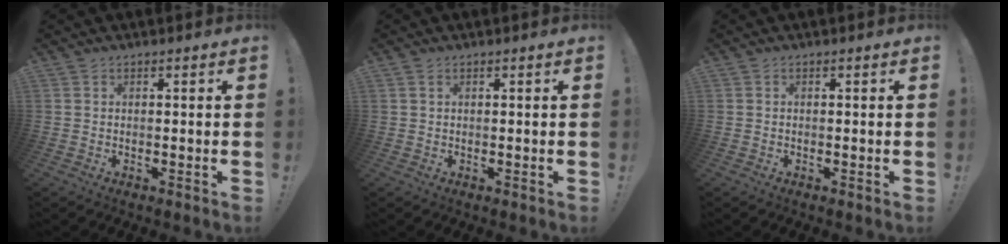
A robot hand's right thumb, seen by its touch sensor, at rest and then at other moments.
{"total": 0.9, "force": [0.6, 0.5, 0.6], "torque": [-0.017, 0.004, 0.012]}
{"total": 0.0}